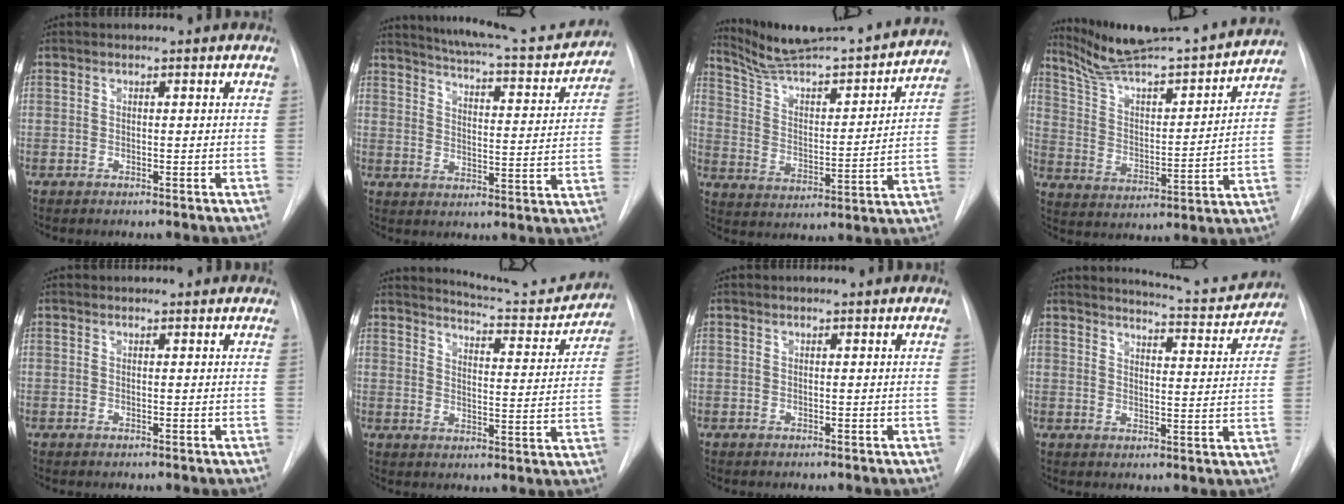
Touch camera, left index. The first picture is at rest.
{"total": 19.0, "force": [17.4, 2.8, 7.2], "torque": [-0.108, -0.025, 0.223]}
{"total": 21.8, "force": [20.6, 1.7, 7.1], "torque": [-0.110, -0.030, 0.301]}
{"total": 21.4, "force": [20.1, 0.9, 7.2], "torque": [-0.118, -0.029, 0.302]}
{"total": 3.6, "force": [3.4, 0.8, 0.8], "torque": [-0.012, 0.022, 0.037]}
{"total": 14.0, "force": [13.7, 0.6, 2.7], "torque": [-0.040, -0.045, 0.171]}
{"total": 2.3, "force": [2.2, 0.0, 0.6], "torque": [-0.007, 0.014, 0.027]}
{"total": 11.1, "force": [10.8, 0.8, 2.1], "torque": [-0.028, -0.022, 0.129]}